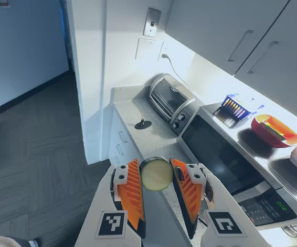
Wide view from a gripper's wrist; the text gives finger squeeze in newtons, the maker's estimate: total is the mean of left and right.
{"total": 9.3, "left": 8.8, "right": 9.7}